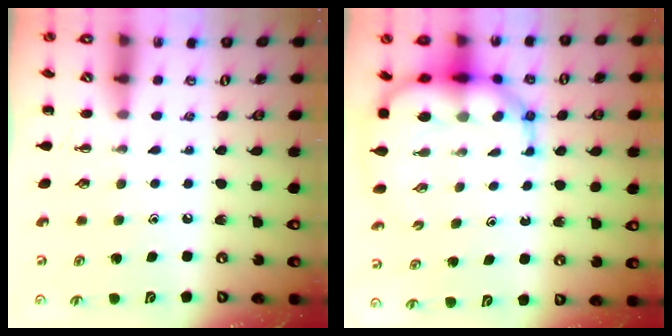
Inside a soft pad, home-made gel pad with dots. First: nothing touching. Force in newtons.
{"total": 11.3, "press": 10.7, "slide": 3.7}